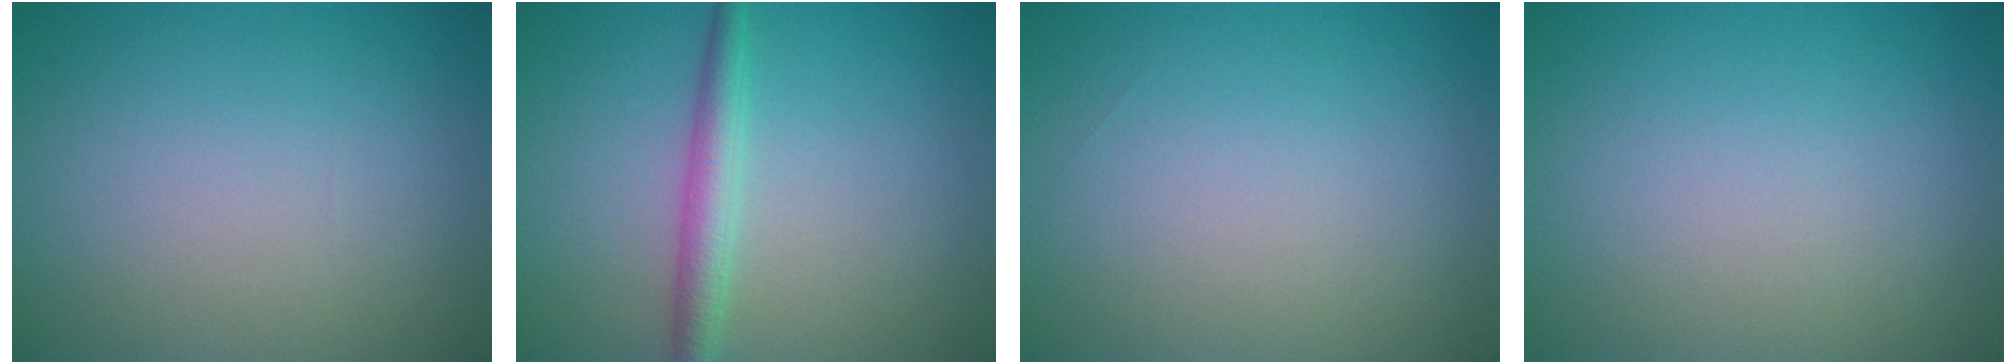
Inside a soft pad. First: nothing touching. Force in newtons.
{"total": 2.7, "press": 2.7, "slide": 0.1}
{"total": 0.0}
{"total": 0.0}